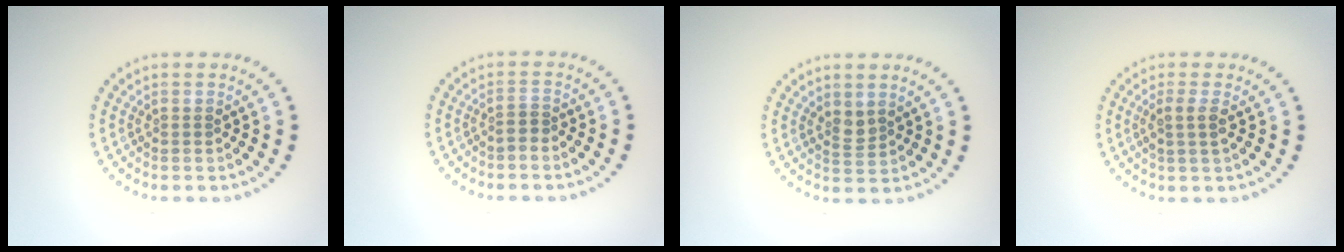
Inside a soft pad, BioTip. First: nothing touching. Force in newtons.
{"total": 0.8, "press": 0.5, "slide": 0.6}
{"total": 1.5, "press": 1.1, "slide": 0.9}
{"total": 1.5, "press": 1.3, "slide": 0.7}